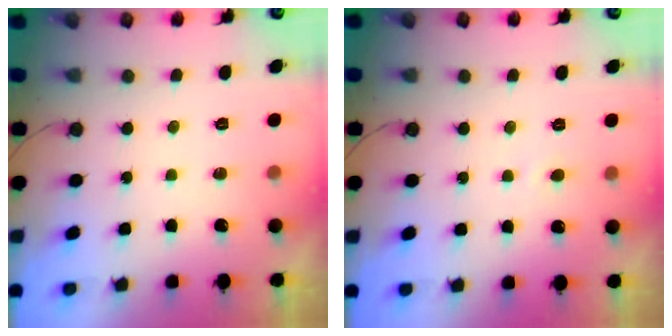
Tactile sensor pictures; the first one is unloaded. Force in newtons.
{"total": 2.0, "press": 2.0, "slide": 0.2}